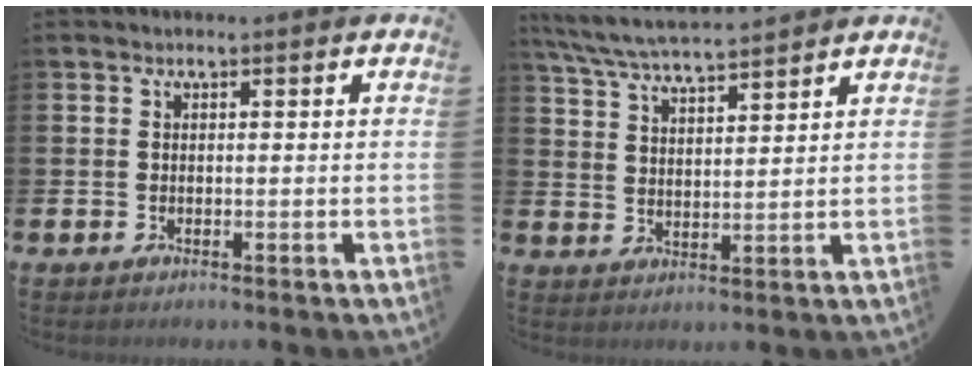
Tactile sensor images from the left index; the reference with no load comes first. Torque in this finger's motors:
{"motor_torque": [1.00, -1.14, 0.15, 0.13]}